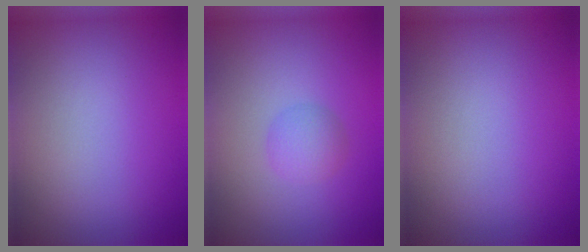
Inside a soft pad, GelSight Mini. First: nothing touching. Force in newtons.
{"total": 1.8, "press": 1.8, "slide": 0.0}
{"total": 0.0}